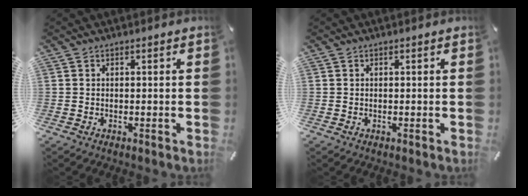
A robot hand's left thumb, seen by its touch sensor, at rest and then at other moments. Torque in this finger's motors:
{"motor_torque": [-0.03, 0.03, -0.01, 0.08, 0.00]}